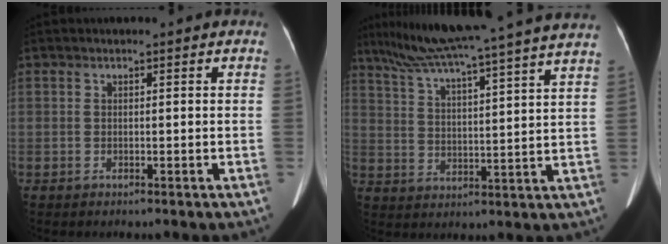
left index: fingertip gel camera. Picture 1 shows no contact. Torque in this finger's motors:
{"motor_torque": [0.33, -0.61, 0.12, 0.15]}